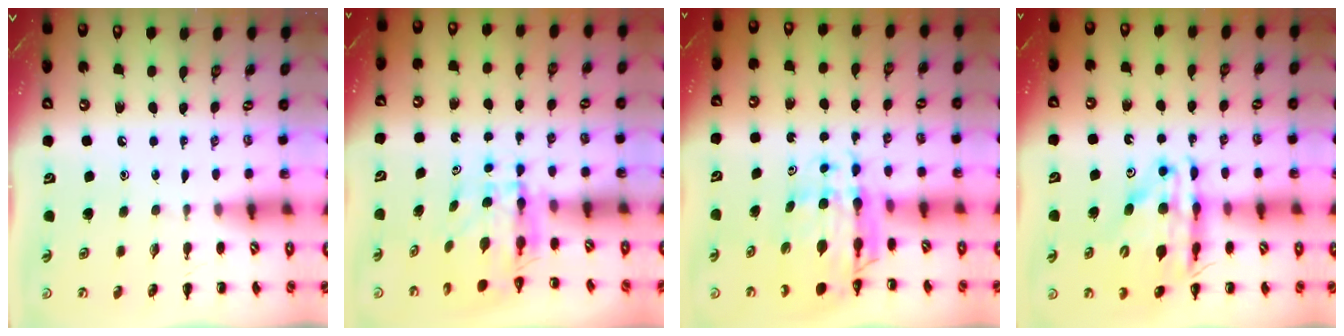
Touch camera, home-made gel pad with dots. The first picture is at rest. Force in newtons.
{"total": 5.9, "press": 5.8, "slide": 0.8}
{"total": 8.6, "press": 8.2, "slide": 2.7}
{"total": 16.4, "press": 15.9, "slide": 4.1}